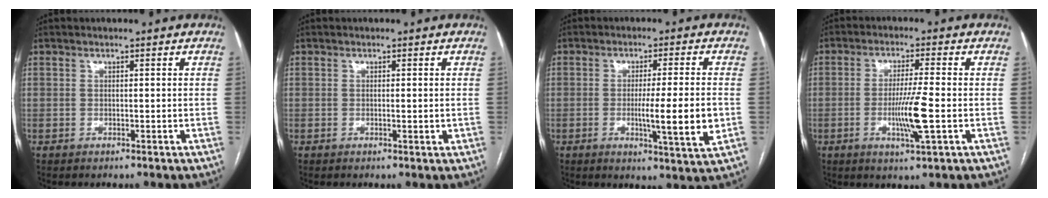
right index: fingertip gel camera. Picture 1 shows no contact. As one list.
[{"total": 1.2, "force": [-0.1, 0.2, 1.2], "torque": [-0.019, -0.004, 0.000]}, {"total": 9.5, "force": [-1.6, -0.5, 9.3], "torque": [-0.146, -0.020, -0.029]}, {"total": 7.3, "force": [-1.7, -0.4, 7.1], "torque": [-0.133, -0.015, -0.031]}]